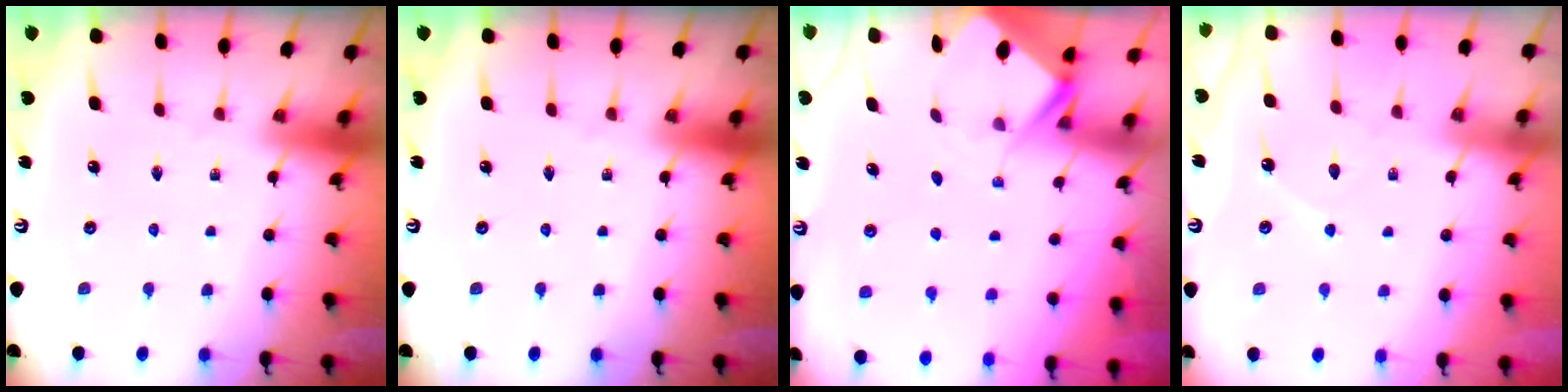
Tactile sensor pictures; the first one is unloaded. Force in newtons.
{"total": 0.0}
{"total": 2.6, "press": 2.6, "slide": 0.1}
{"total": 5.0, "press": 5.0, "slide": 0.6}